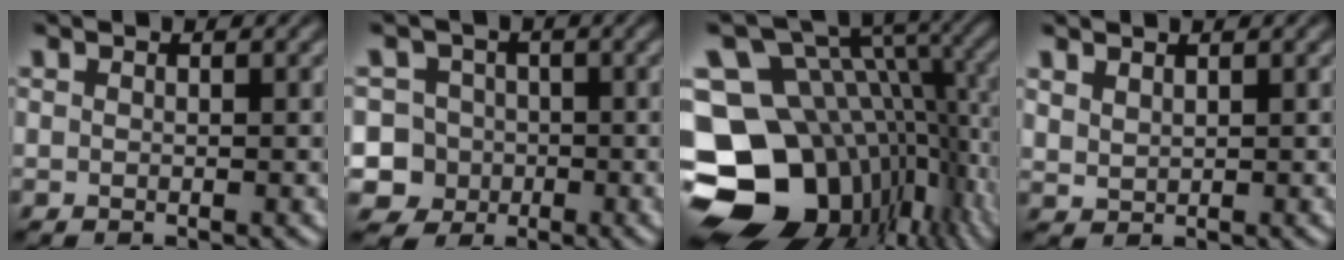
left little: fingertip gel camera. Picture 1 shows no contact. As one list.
[{"total": 6.4, "force": [-1.7, 5.9, 1.7], "torque": [-0.019, 0.021, -0.068]}, {"total": 18.0, "force": [-5.1, 13.0, 11.4], "torque": [-0.206, 0.002, -0.066]}, {"total": 1.1, "force": [0.9, 0.5, 0.5], "torque": [-0.013, 0.001, 0.020]}]